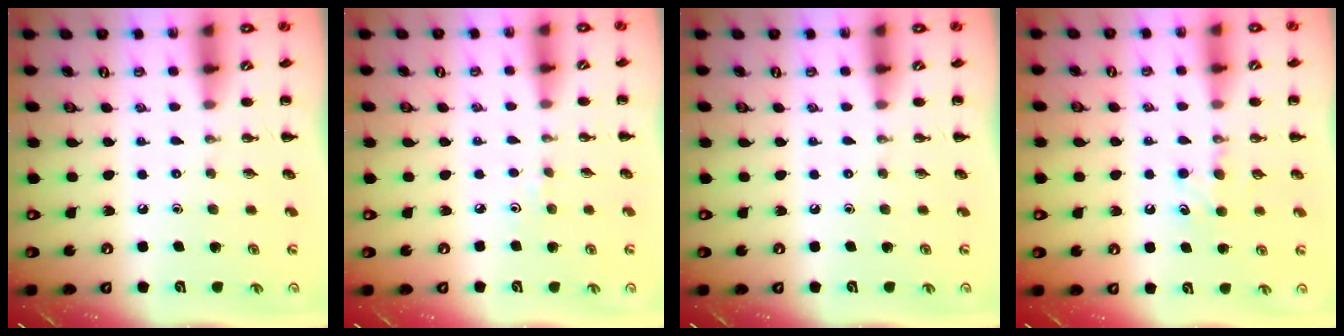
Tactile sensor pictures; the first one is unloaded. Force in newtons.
{"total": 2.9, "press": 2.7, "slide": 0.9}
{"total": 0.0}
{"total": 6.1, "press": 5.9, "slide": 1.5}